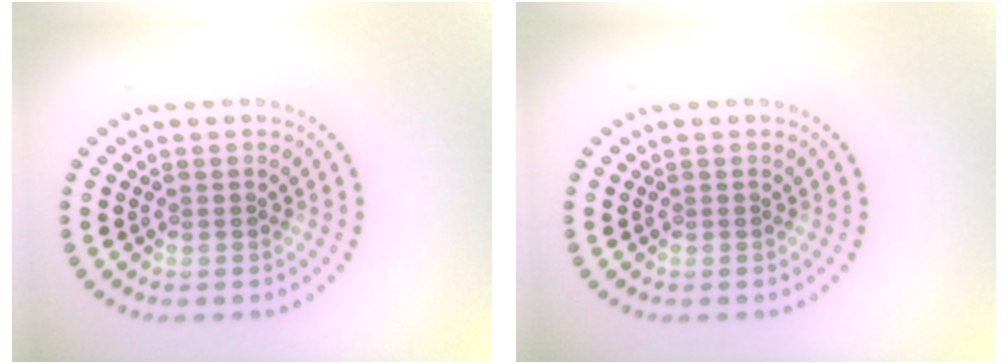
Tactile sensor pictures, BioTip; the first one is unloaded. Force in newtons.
{"total": 0.0}